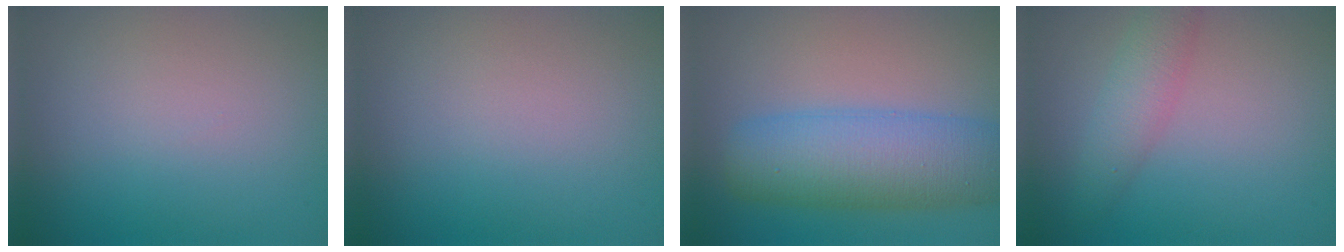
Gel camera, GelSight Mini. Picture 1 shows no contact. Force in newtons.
{"total": 0.0}
{"total": 8.0, "press": 8.0, "slide": 0.1}
{"total": 2.8, "press": 2.8, "slide": 0.2}